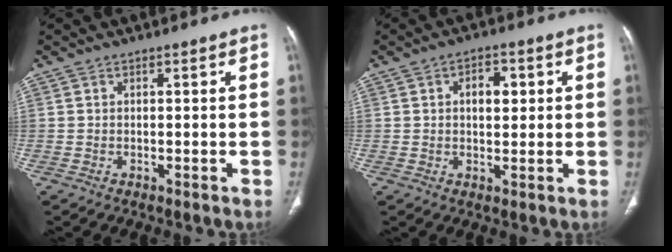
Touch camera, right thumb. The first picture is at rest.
{"total": 5.1, "force": [1.2, 2.9, 3.9], "torque": [-0.047, 0.004, 0.018]}